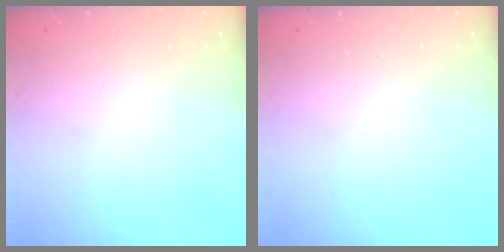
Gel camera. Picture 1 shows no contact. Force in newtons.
{"total": 0.0}